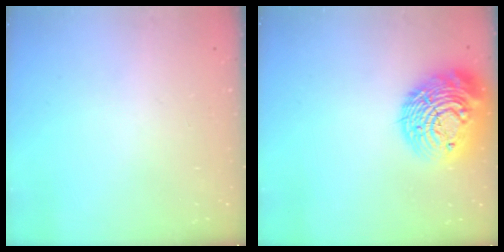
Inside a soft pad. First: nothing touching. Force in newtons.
{"total": 19.5, "press": 19.5, "slide": 1.7}